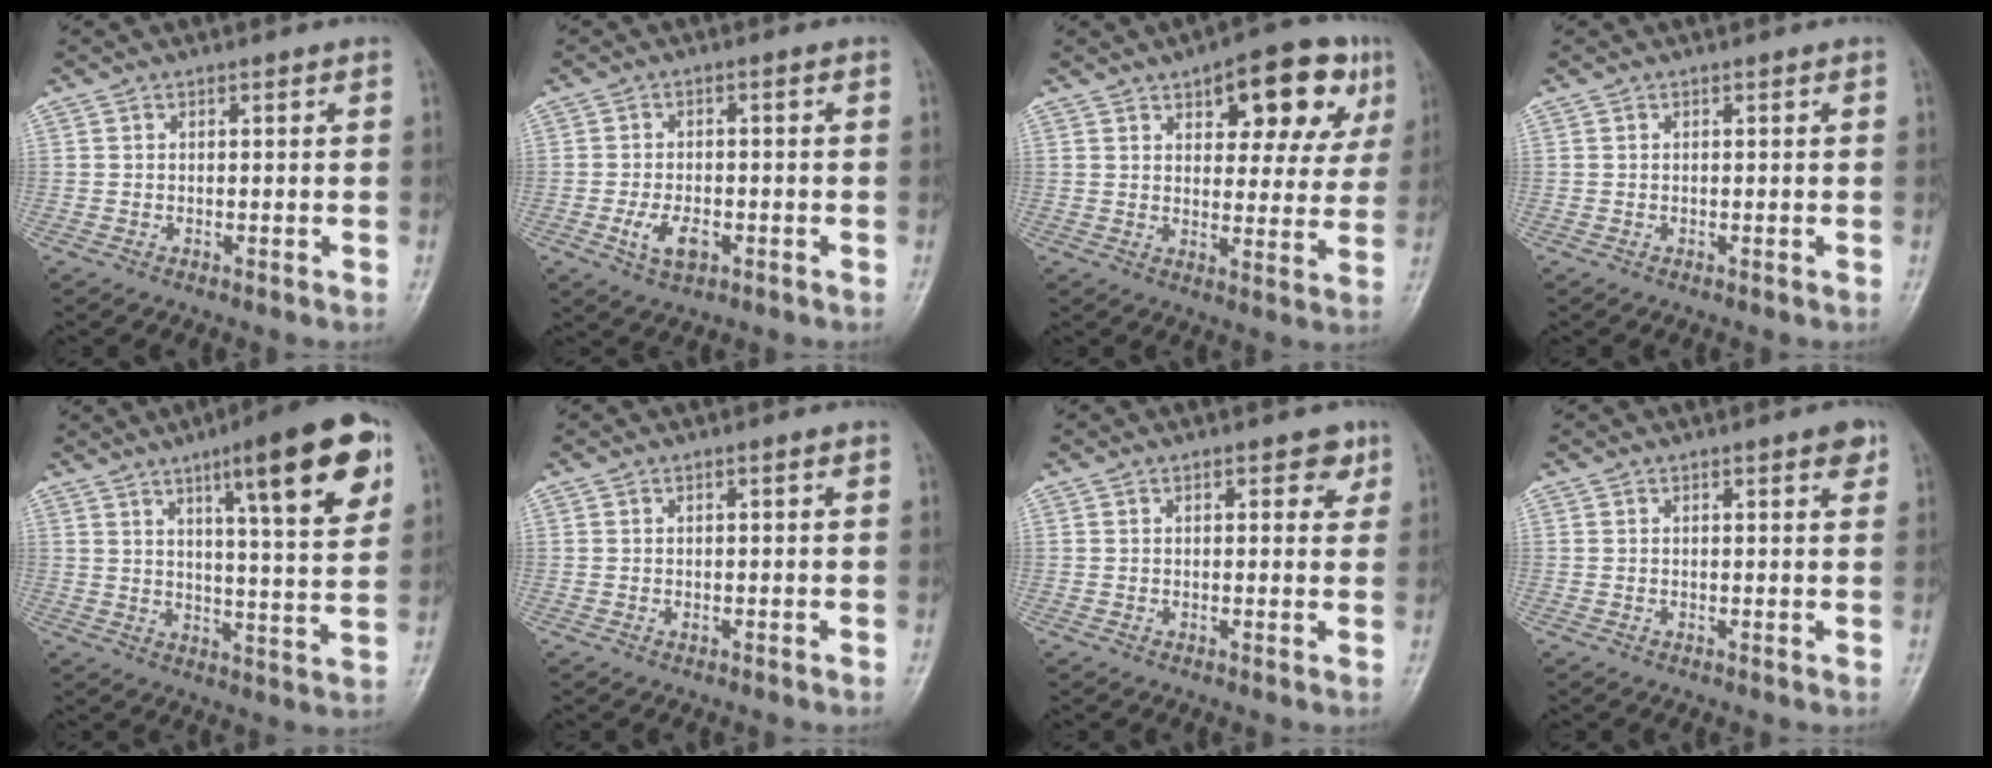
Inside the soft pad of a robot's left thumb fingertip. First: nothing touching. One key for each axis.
{"total": 5.1, "fx": -1.9, "fy": 2.7, "fz": 3.8, "tx": -0.071, "ty": 0.007, "tz": -0.030}
{"total": 15.5, "fx": 7.4, "fy": 6.9, "fz": 11.7, "tx": -0.105, "ty": -0.010, "tz": 0.094}
{"total": 0.0}
{"total": 18.1, "fx": 8.8, "fy": 3.3, "fz": 15.4, "tx": -0.200, "ty": -0.030, "tz": 0.124}
{"total": 0.8, "fx": 0.1, "fy": 0.2, "fz": 0.7, "tx": -0.014, "ty": 0.005, "tz": 0.006}
{"total": 3.4, "fx": 1.7, "fy": 1.8, "fz": 2.3, "tx": -0.008, "ty": -0.005, "tz": 0.016}
{"total": 2.3, "fx": 1.4, "fy": 0.6, "fz": 1.7, "tx": -0.017, "ty": -0.005, "tz": 0.014}